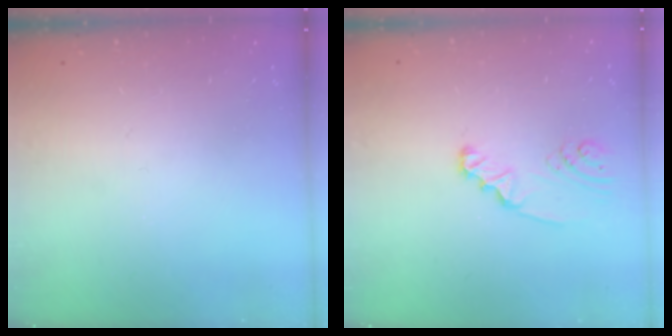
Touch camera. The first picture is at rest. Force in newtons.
{"total": 2.4, "press": 2.4, "slide": 0.3}